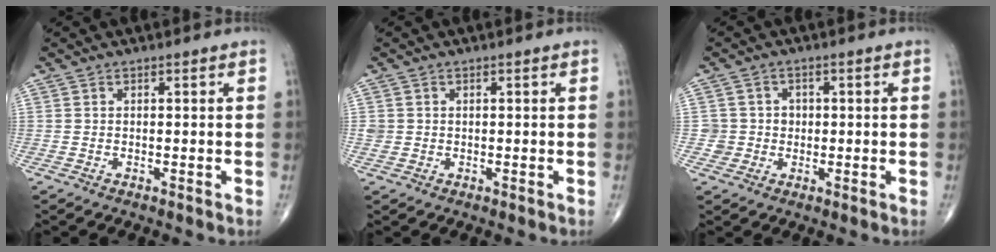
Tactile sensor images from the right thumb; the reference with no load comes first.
{"total": 1.6, "force": [0.3, 1.5, 0.5], "torque": [0.000, 0.001, 0.008]}
{"total": 3.7, "force": [-0.1, 3.7, -0.1], "torque": [0.035, 0.010, -0.004]}